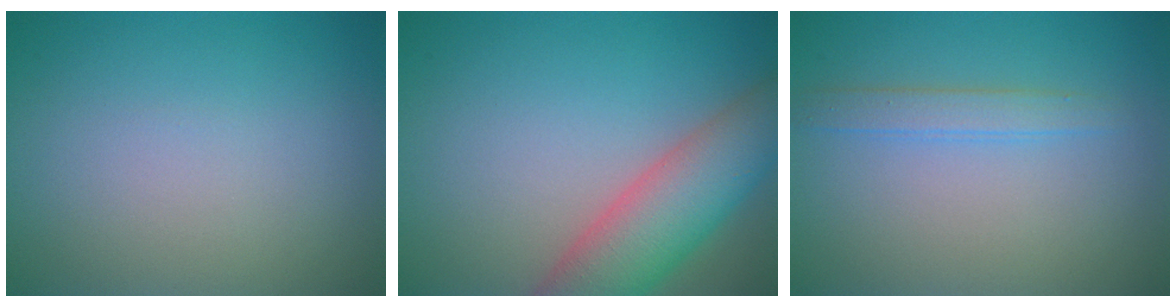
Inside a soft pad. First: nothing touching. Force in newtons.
{"total": 7.5, "press": 7.5, "slide": 0.5}
{"total": 1.8, "press": 1.8, "slide": 0.1}